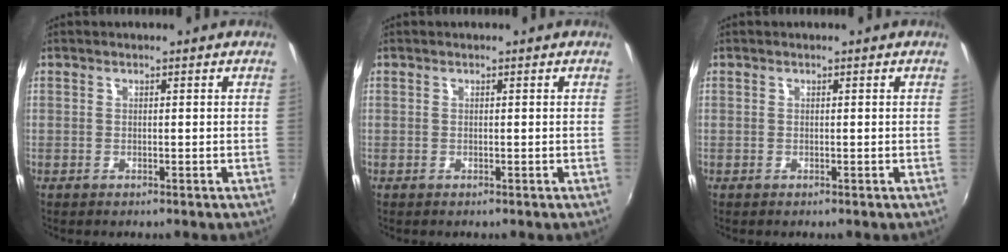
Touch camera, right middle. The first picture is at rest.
{"total": 0.0}
{"total": 0.0}